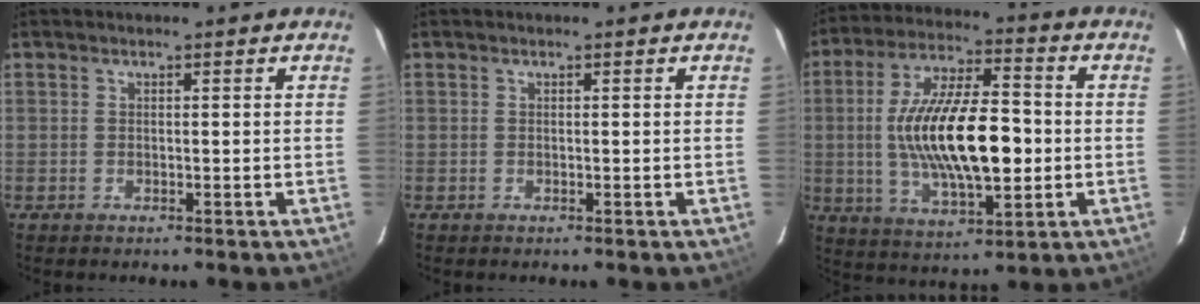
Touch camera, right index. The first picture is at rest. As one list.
[{"total": 0.0}, {"total": 18.8, "force": [-1.2, 7.0, 17.5], "torque": [-0.324, 0.003, -0.016]}]